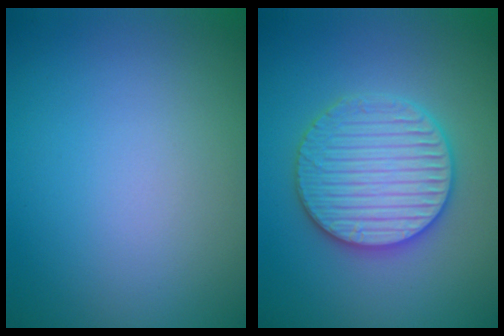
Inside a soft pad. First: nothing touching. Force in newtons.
{"total": 5.9, "press": 5.7, "slide": 1.1}